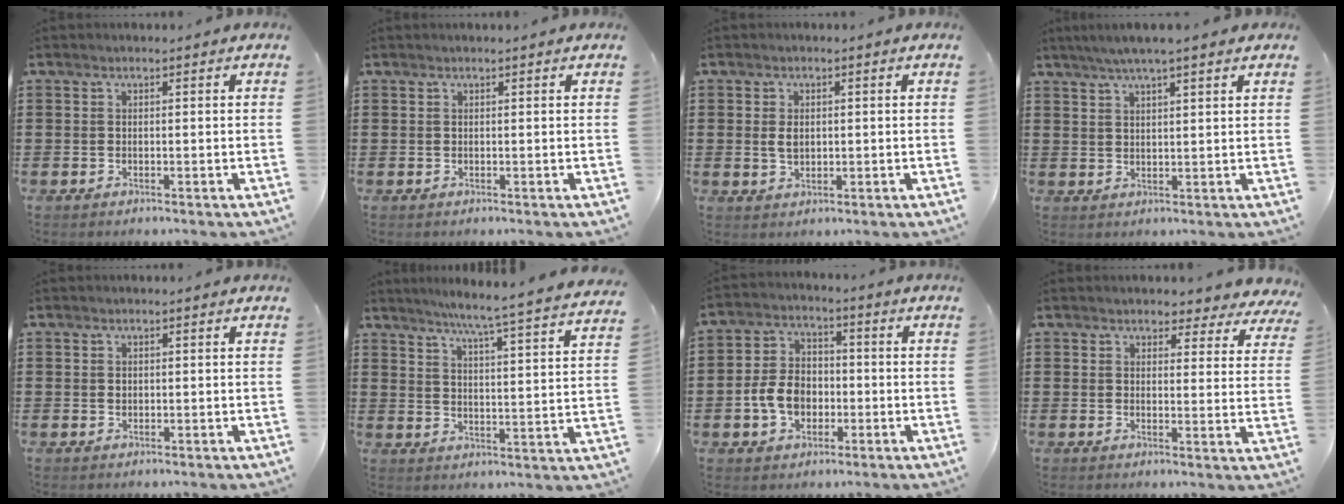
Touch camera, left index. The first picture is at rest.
{"total": 0.0}
{"total": 2.4, "force": [0.3, 1.5, 1.8], "torque": [-0.047, 0.004, 0.001]}
{"total": 3.3, "force": [2.6, -0.1, 2.0], "torque": [-0.044, 0.000, 0.047]}
{"total": 0.7, "force": [0.2, 0.5, 0.4], "torque": [-0.010, 0.003, 0.003]}
{"total": 5.3, "force": [4.8, -1.7, 1.7], "torque": [-0.054, -0.048, 0.073]}
{"total": 7.2, "force": [-2.0, 5.4, 4.3], "torque": [-0.095, 0.006, -0.042]}
{"total": 3.0, "force": [2.9, 0.8, 0.2], "torque": [-0.009, -0.015, 0.051]}